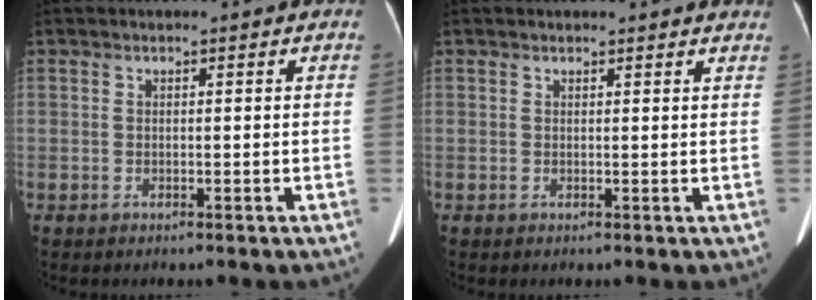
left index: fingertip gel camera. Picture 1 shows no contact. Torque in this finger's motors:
{"motor_torque": [1.07, -1.07, 0.01, -0.01]}